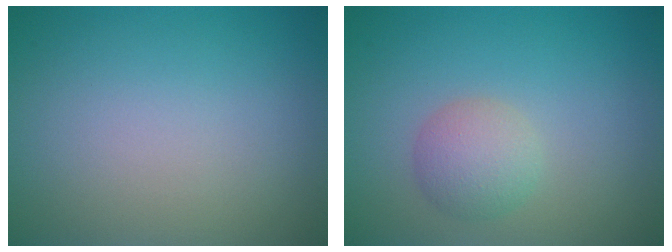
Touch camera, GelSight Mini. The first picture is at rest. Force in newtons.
{"total": 2.7, "press": 2.7, "slide": 0.2}